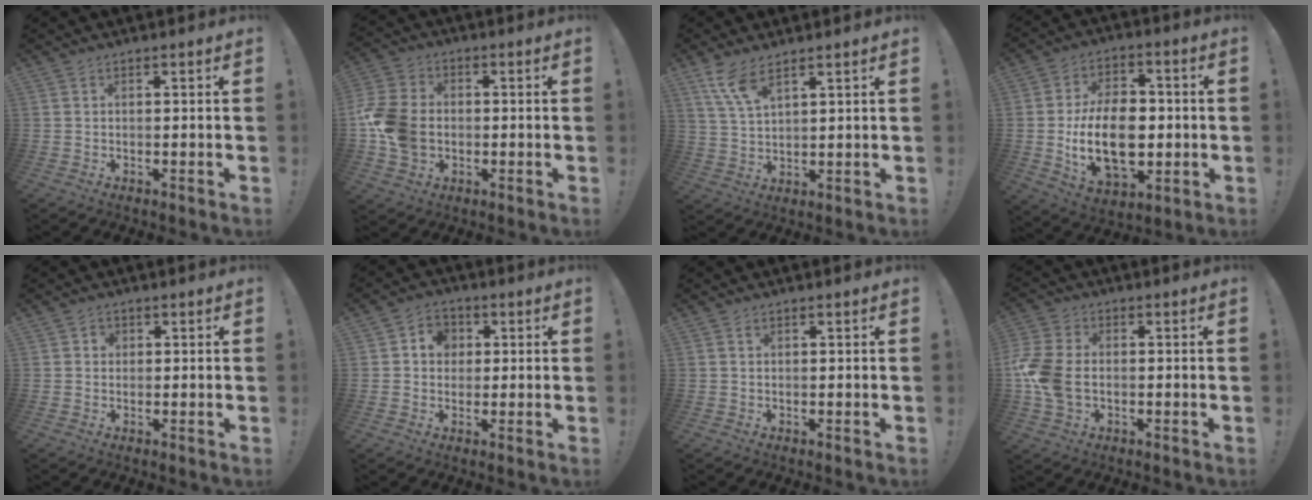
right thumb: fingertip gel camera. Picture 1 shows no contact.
{"total": 13.4, "force": [-1.9, 10.1, 8.6], "torque": [-0.176, 0.013, -0.032]}
{"total": 7.6, "force": [5.3, 2.3, 4.9], "torque": [-0.097, -0.022, 0.100]}
{"total": 19.6, "force": [-1.9, 12.6, 14.9], "torque": [-0.268, -0.001, -0.029]}
{"total": 1.6, "force": [0.3, 1.5, 0.4], "torque": [-0.003, 0.001, 0.002]}
{"total": 6.3, "force": [1.0, 5.7, 2.5], "torque": [-0.039, 0.004, 0.020]}
{"total": 0.6, "force": [0.4, 0.4, 0.3], "torque": [-0.008, 0.001, 0.008]}
{"total": 11.9, "force": [-1.7, 8.0, 8.6], "torque": [-0.192, -0.001, -0.032]}